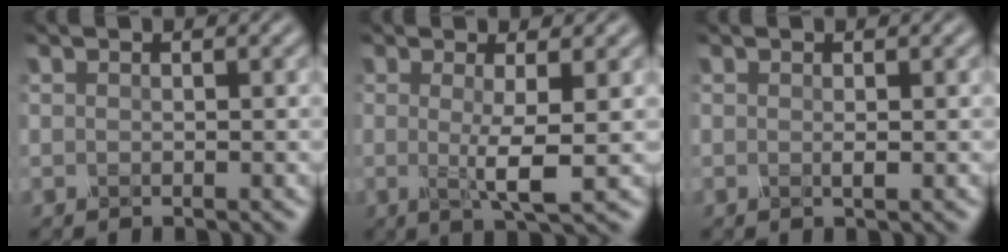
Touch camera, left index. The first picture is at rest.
{"total": 3.5, "force": [0.0, 0.5, 3.5], "torque": [-0.064, -0.011, 0.001]}
{"total": 0.6, "force": [0.0, 0.1, 0.6], "torque": [-0.013, -0.001, 0.000]}